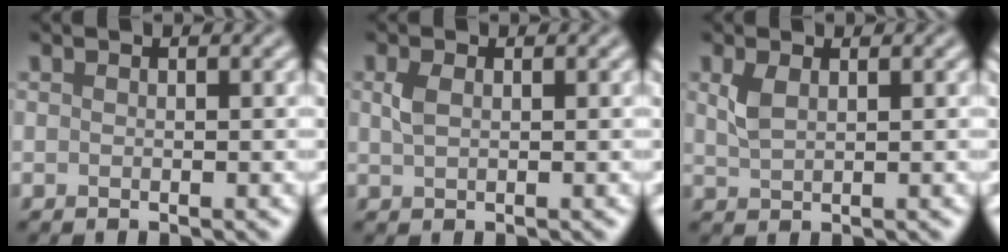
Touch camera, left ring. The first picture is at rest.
{"total": 1.4, "force": [0.5, 0.8, 1.1], "torque": [-0.028, 0.001, 0.010]}
{"total": 1.8, "force": [0.8, 0.8, 1.4], "torque": [-0.034, 0.001, 0.021]}